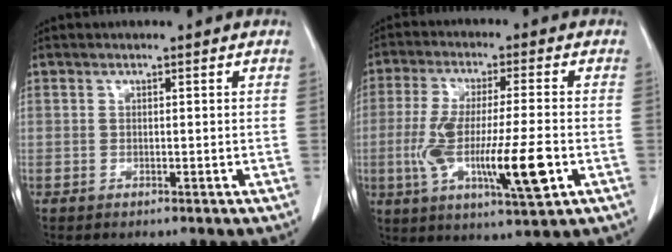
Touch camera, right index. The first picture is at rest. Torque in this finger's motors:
{"motor_torque": [0.97, -0.59, 0.50, 0.21]}